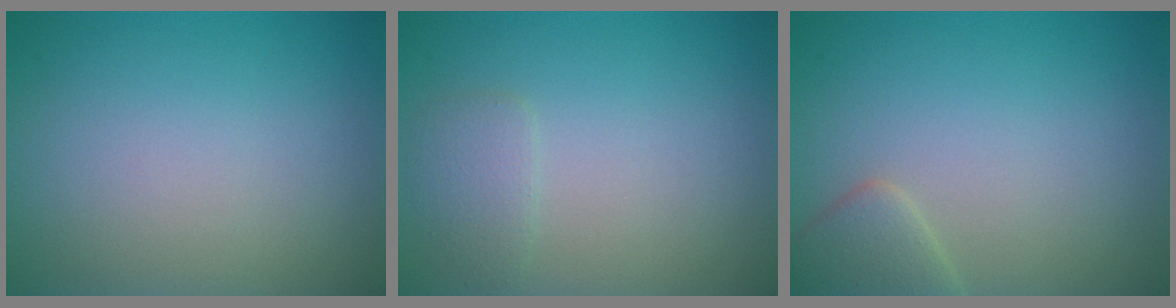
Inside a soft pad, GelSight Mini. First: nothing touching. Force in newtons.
{"total": 1.6, "press": 1.6, "slide": 0.2}
{"total": 2.3, "press": 2.3, "slide": 0.2}